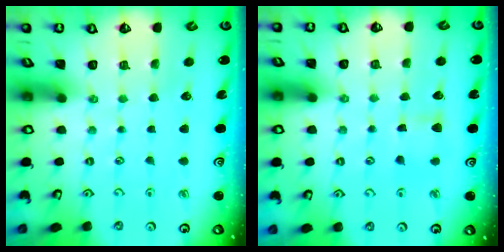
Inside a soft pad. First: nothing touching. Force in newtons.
{"total": 4.1, "press": 4.1, "slide": 0.7}